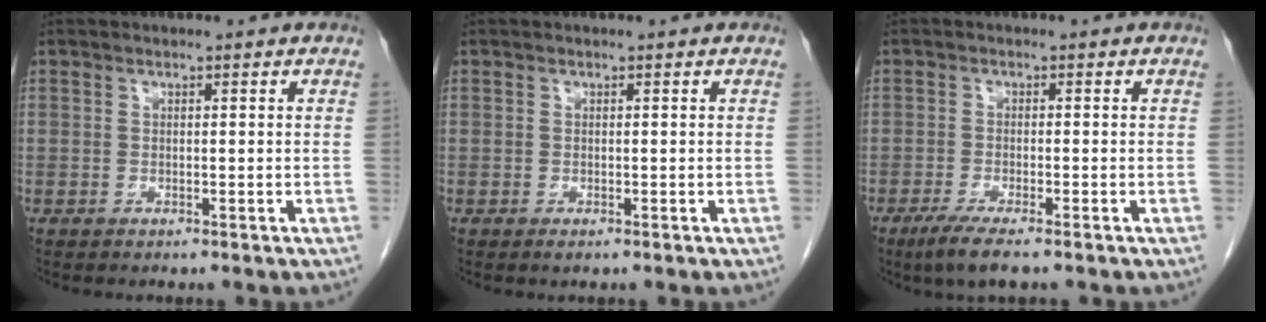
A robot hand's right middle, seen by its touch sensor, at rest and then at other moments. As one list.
[{"total": 0.5, "force": [-0.3, 0.2, 0.4], "torque": [-0.003, 0.000, -0.001]}, {"total": 4.8, "force": [-3.3, 0.5, 3.4], "torque": [-0.064, -0.014, -0.056]}]